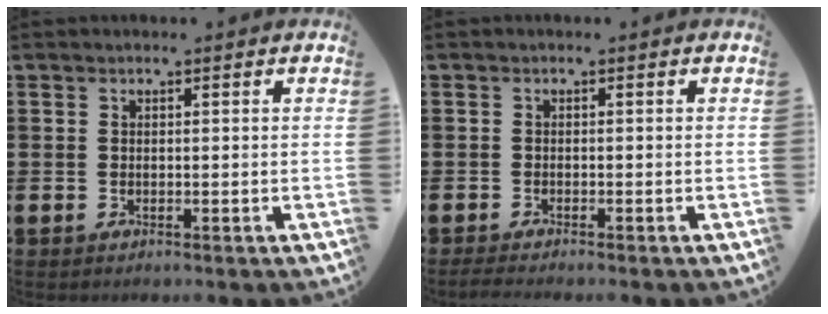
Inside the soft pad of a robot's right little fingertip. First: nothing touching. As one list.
[{"total": 0.9, "force": [-0.7, 0.0, 0.4], "torque": [-0.007, -0.001, -0.015]}]